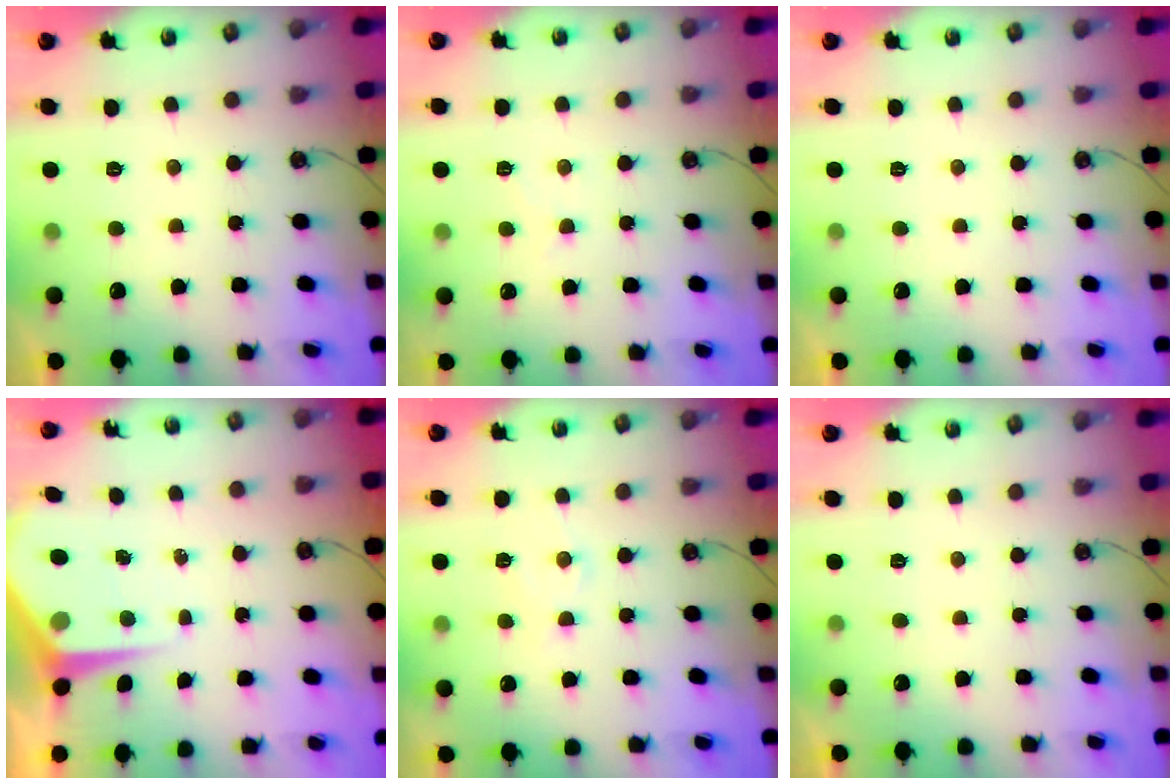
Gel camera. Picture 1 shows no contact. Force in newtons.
{"total": 4.5, "press": 4.5, "slide": 0.5}
{"total": 0.0}
{"total": 7.0, "press": 7.0, "slide": 0.6}
{"total": 7.1, "press": 7.1, "slide": 0.4}
{"total": 0.0}